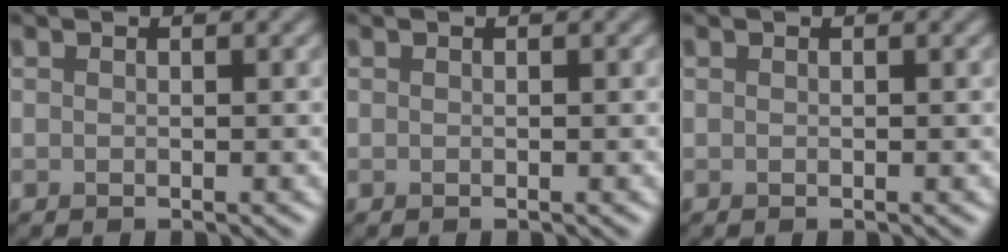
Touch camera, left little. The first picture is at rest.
{"total": 0.0}
{"total": 0.0}